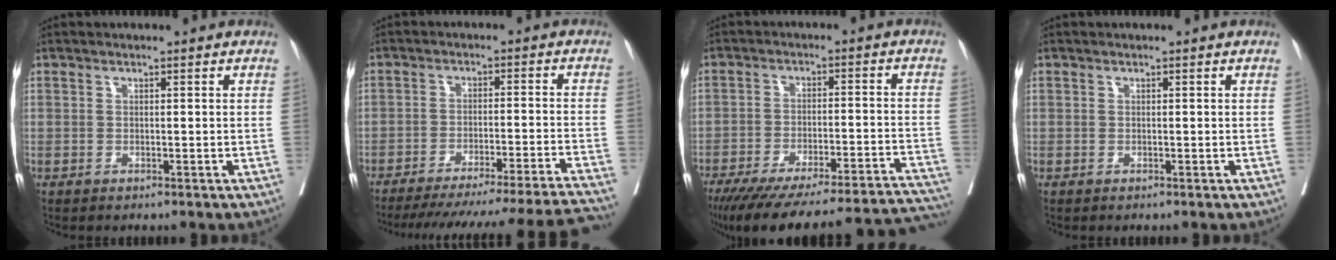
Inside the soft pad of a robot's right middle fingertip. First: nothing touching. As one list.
[{"total": 25.5, "force": [-23.6, -1.9, 9.6], "torque": [-0.091, -0.041, -0.312]}, {"total": 29.7, "force": [-26.6, 3.6, 12.7], "torque": [-0.147, -0.028, -0.351]}, {"total": 0.0}]